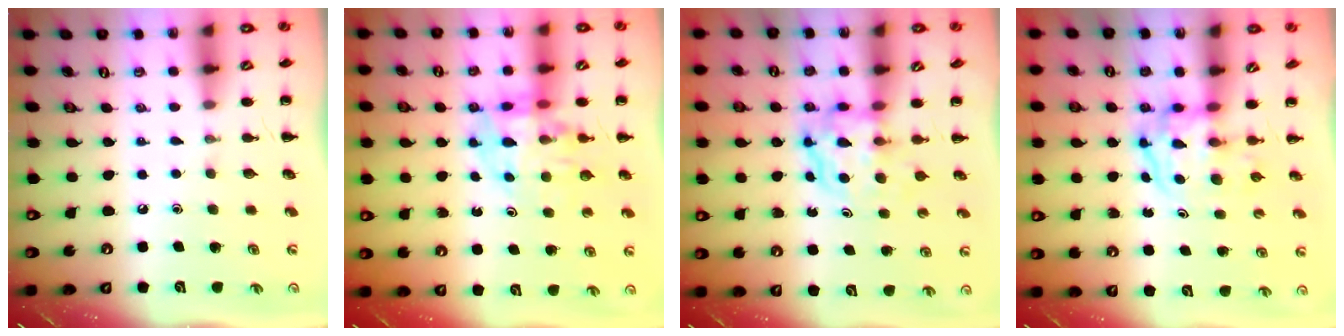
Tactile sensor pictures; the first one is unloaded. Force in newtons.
{"total": 10.2, "press": 9.8, "slide": 3.0}
{"total": 4.0, "press": 3.9, "slide": 0.4}
{"total": 3.8, "press": 3.7, "slide": 0.5}